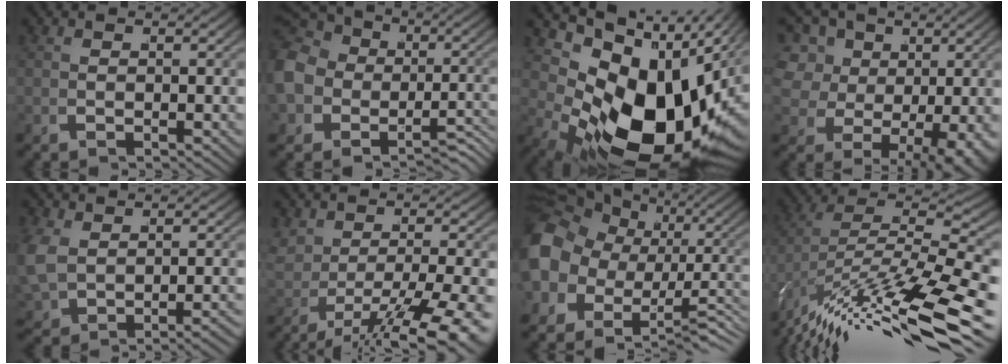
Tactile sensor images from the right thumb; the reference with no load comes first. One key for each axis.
{"total": 11.5, "fx": -0.9, "fy": 9.8, "fz": 5.8, "tx": -0.121, "ty": -0.026, "tz": -0.020}
{"total": 20.2, "fx": 0.5, "fy": 12.1, "fz": 16.1, "tx": -0.246, "ty": -0.033, "tz": 0.025}
{"total": 10.1, "fx": 2.3, "fy": 7.4, "fz": 6.5, "tx": -0.131, "ty": -0.024, "tz": 0.051}
{"total": 3.4, "fx": -0.4, "fy": 2.6, "fz": 2.1, "tx": -0.064, "ty": -0.011, "tz": 0.006}
{"total": 7.2, "fx": -2.1, "fy": 3.5, "fz": 5.9, "tx": -0.098, "ty": -0.015, "tz": -0.020}
{"total": 12.7, "fx": -1.5, "fy": 10.6, "fz": 6.8, "tx": -0.145, "ty": -0.038, "tz": -0.017}
{"total": 11.9, "fx": -4.0, "fy": 6.6, "fz": 9.0, "tx": -0.165, "ty": -0.019, "tz": -0.051}